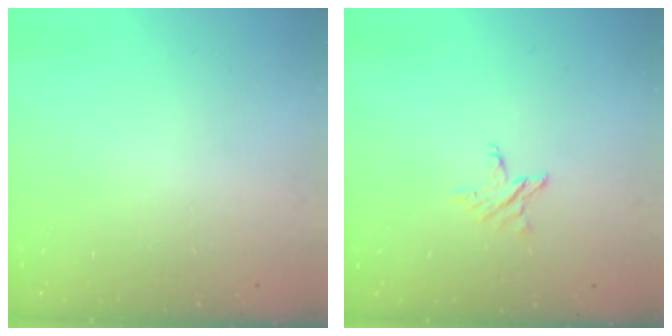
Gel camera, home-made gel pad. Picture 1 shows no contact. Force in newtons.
{"total": 4.8, "press": 4.8, "slide": 0.4}